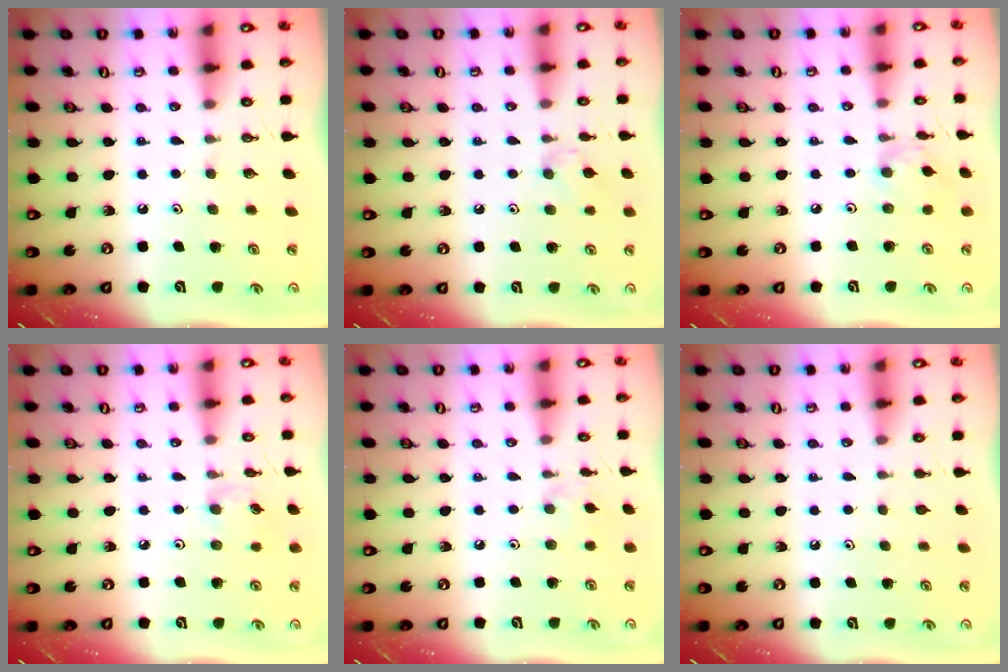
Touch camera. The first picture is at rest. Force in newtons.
{"total": 5.4, "press": 5.3, "slide": 0.9}
{"total": 2.7, "press": 2.7, "slide": 0.3}
{"total": 2.7, "press": 2.6, "slide": 0.5}
{"total": 2.4, "press": 2.4, "slide": 0.4}
{"total": 0.8, "press": 0.7, "slide": 0.3}